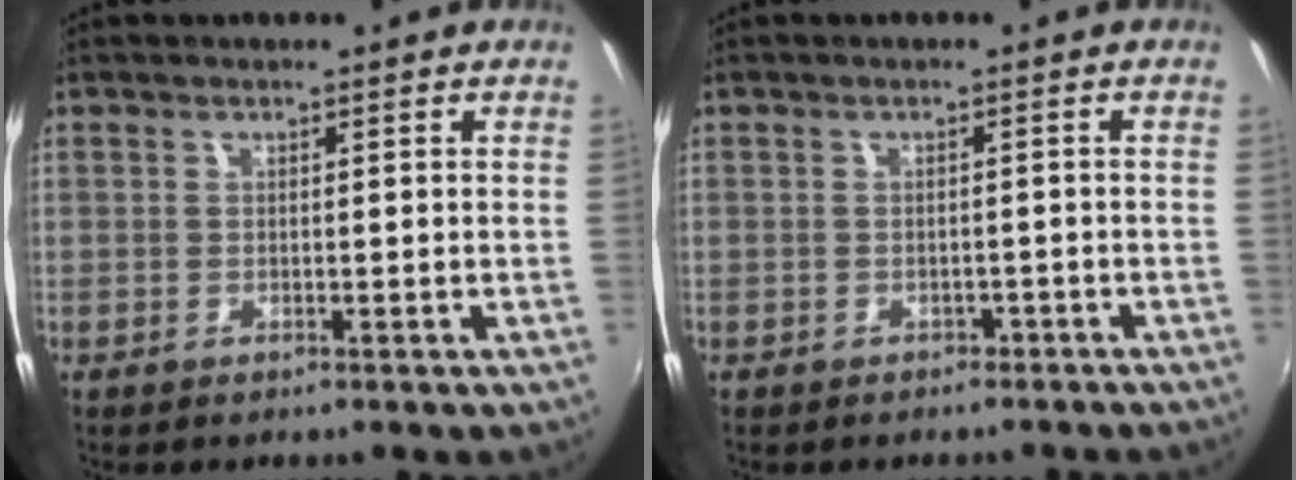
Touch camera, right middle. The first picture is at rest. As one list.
[{"total": 3.1, "force": [-2.5, 1.7, 0.7], "torque": [-0.012, -0.002, -0.027]}]